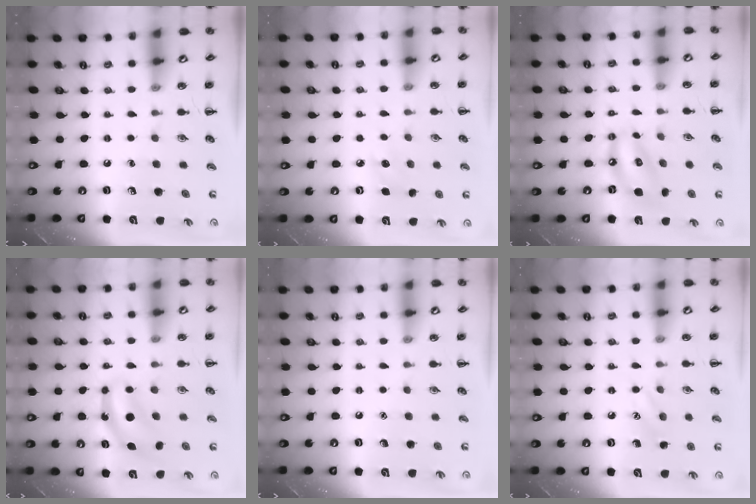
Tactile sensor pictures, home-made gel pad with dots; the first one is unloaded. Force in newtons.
{"total": 6.1, "press": 5.9, "slide": 1.7}
{"total": 11.7, "press": 11.3, "slide": 3.1}
{"total": 7.2, "press": 7.2, "slide": 0.2}
{"total": 1.5, "press": 1.4, "slide": 0.1}
{"total": 7.9, "press": 7.6, "slide": 1.9}